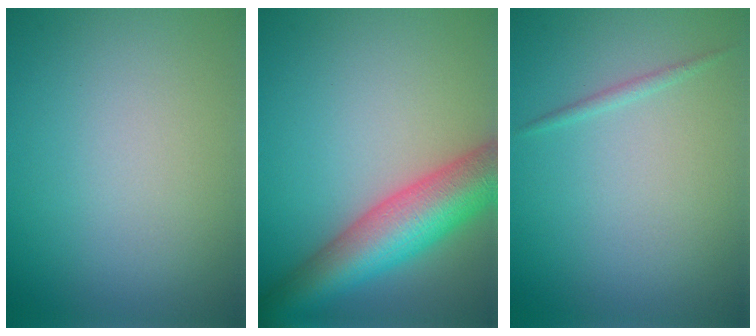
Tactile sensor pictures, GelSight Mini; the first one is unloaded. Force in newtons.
{"total": 8.8, "press": 8.8, "slide": 0.3}
{"total": 0.7, "press": 0.7, "slide": 0.1}